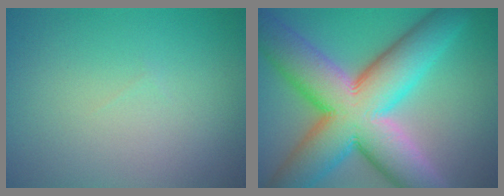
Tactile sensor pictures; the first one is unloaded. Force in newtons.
{"total": 15.4, "press": 15.3, "slide": 0.8}